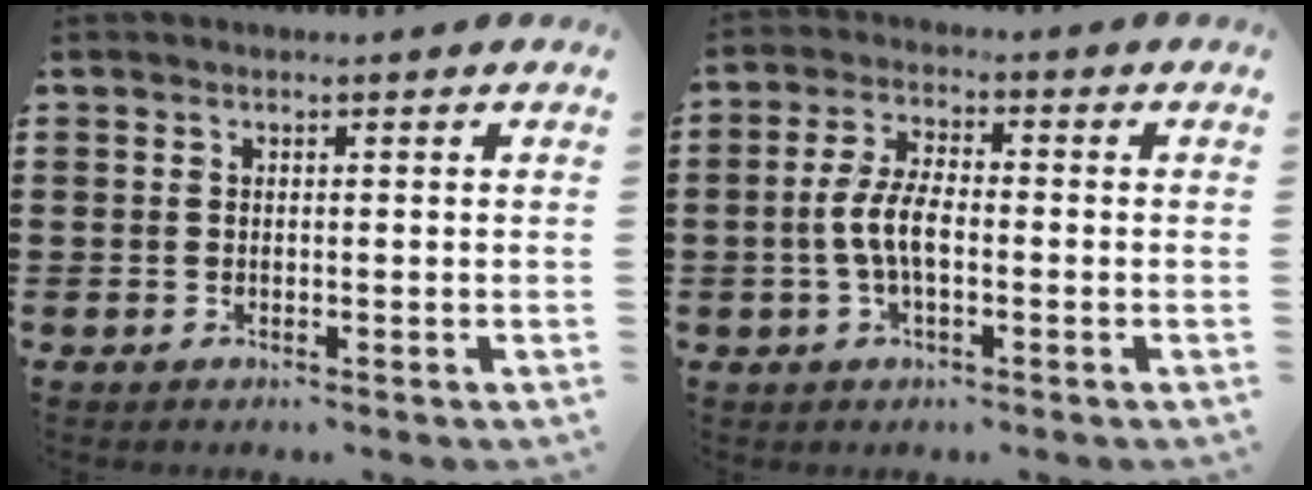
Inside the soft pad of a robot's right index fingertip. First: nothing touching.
{"total": 5.7, "force": [-1.1, 2.4, 5.0], "torque": [-0.124, -0.004, -0.030]}